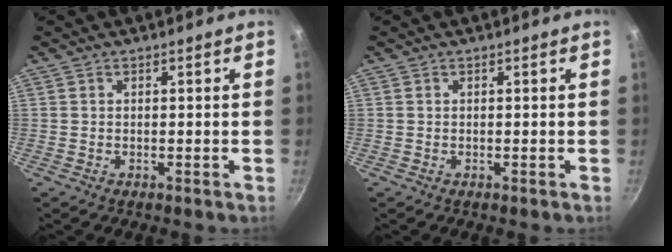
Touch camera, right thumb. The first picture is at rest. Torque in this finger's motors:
{"motor_torque": [0.16, 0.02, -0.14, 0.03, 0.02]}